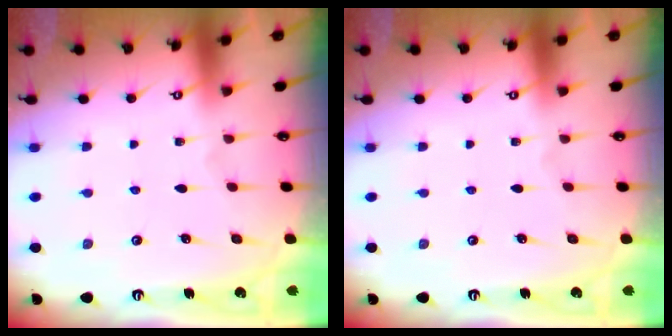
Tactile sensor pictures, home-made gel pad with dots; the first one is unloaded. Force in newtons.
{"total": 0.0}